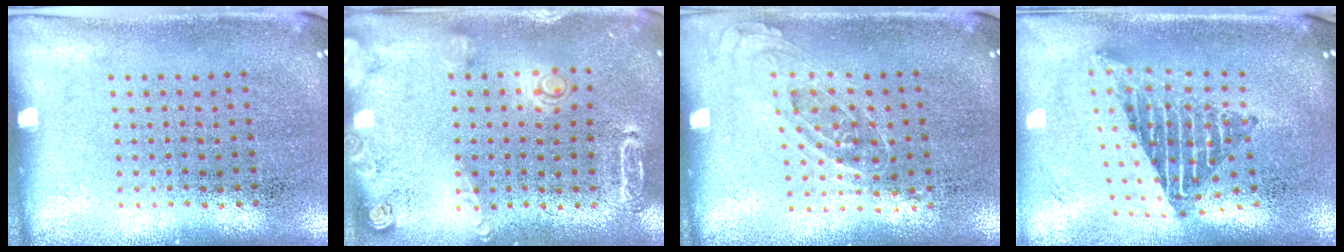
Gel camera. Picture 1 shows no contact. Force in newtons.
{"total": 1.8, "press": 1.8, "slide": 0.1}
{"total": 0.8, "press": 0.6, "slide": 0.5}
{"total": 2.2, "press": 1.6, "slide": 1.5}